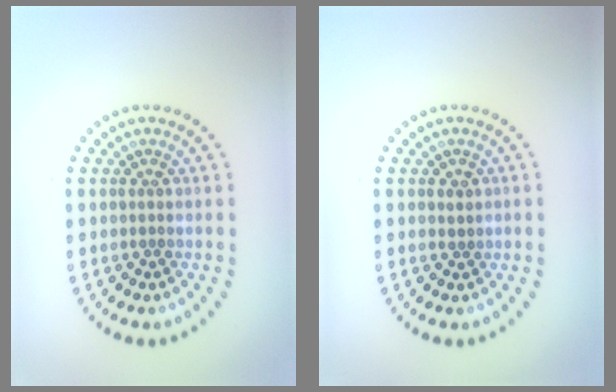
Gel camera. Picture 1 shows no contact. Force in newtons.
{"total": 0.6, "press": 0.3, "slide": 0.5}